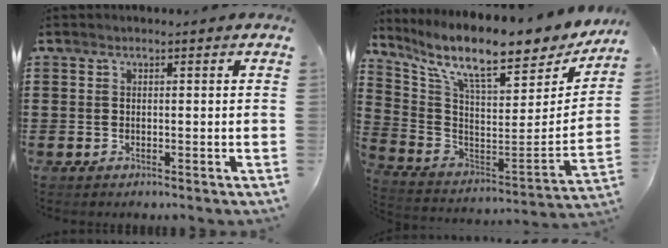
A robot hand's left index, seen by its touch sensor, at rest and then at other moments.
{"total": 11.5, "force": [9.2, 1.3, 6.8], "torque": [-0.153, -0.076, 0.151]}